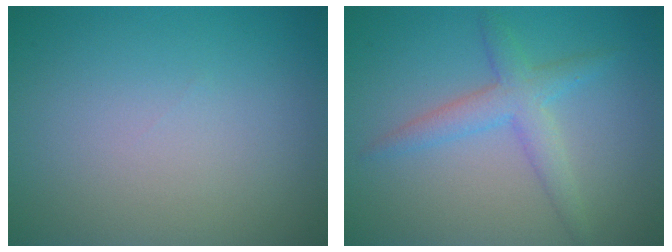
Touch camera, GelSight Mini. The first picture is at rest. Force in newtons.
{"total": 3.1, "press": 3.1, "slide": 0.2}